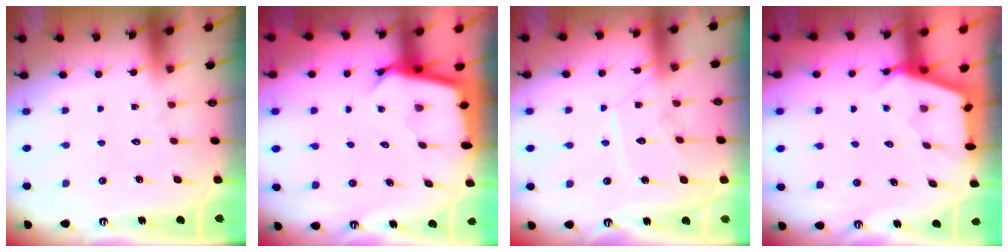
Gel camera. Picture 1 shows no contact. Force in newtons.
{"total": 3.2, "press": 3.2, "slide": 0.1}
{"total": 9.5, "press": 9.5, "slide": 0.3}
{"total": 2.6, "press": 2.6, "slide": 0.3}